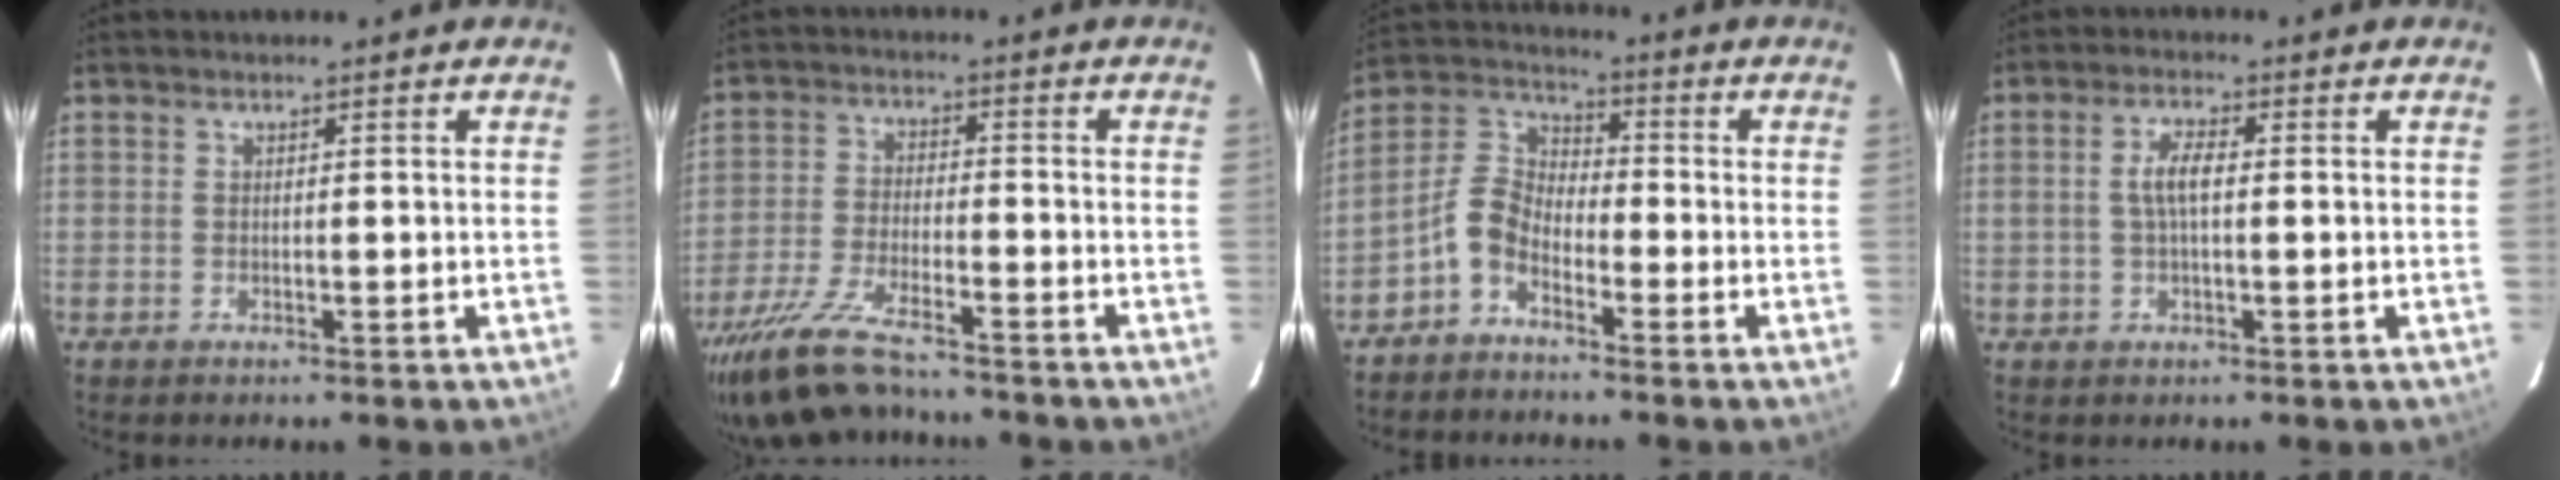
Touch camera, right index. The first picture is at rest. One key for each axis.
{"total": 15.3, "fx": -13.0, "fy": 3.4, "fz": 7.2, "tx": -0.167, "ty": -0.029, "tz": -0.234}
{"total": 6.4, "fx": -4.1, "fy": 3.5, "fz": 3.5, "tx": -0.081, "ty": 0.021, "tz": -0.092}
{"total": 3.8, "fx": 0.1, "fy": 1.3, "fz": 3.6, "tx": -0.071, "ty": 0.009, "tz": 0.005}